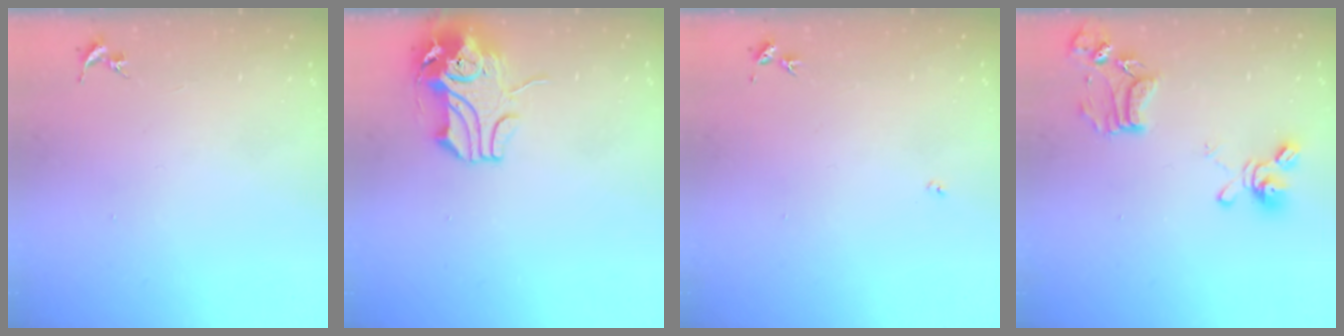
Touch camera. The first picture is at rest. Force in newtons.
{"total": 10.6, "press": 10.5, "slide": 1.9}
{"total": 3.0, "press": 3.0, "slide": 0.4}
{"total": 14.6, "press": 14.6, "slide": 1.4}